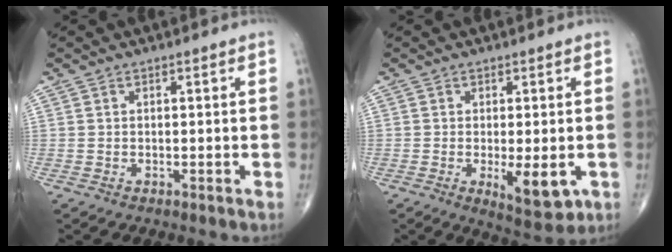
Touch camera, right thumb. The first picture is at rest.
{"total": 7.4, "force": [-1.8, 2.8, 6.6], "torque": [-0.090, -0.018, -0.020]}